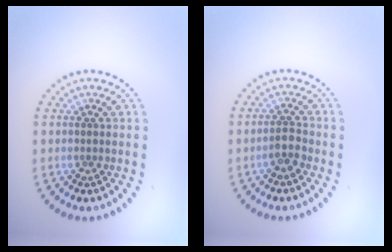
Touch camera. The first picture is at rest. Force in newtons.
{"total": 1.8, "press": 1.5, "slide": 1.0}